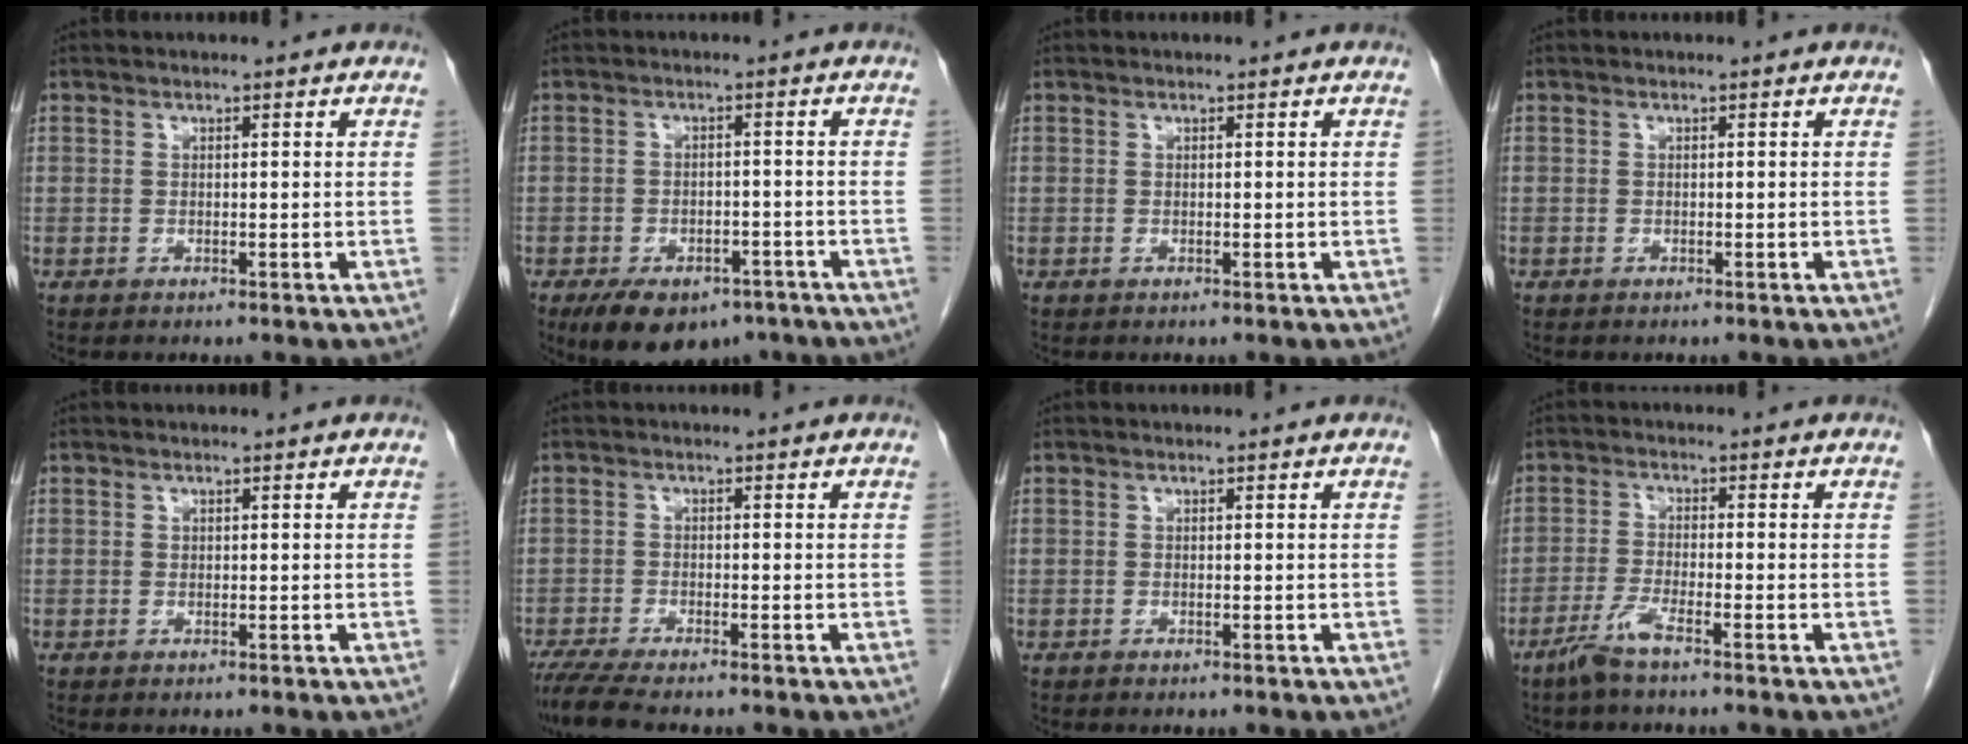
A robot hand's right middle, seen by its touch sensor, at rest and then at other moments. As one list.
[{"total": 11.1, "force": [-7.8, 5.9, 5.3], "torque": [-0.087, 0.003, -0.114]}, {"total": 0.0}, {"total": 0.0}, {"total": 0.0}, {"total": 5.7, "force": [-4.7, 0.3, 3.1], "torque": [-0.058, -0.019, -0.085]}, {"total": 0.0}, {"total": 4.0, "force": [-2.9, -0.1, 2.7], "torque": [-0.060, -0.007, -0.064]}]